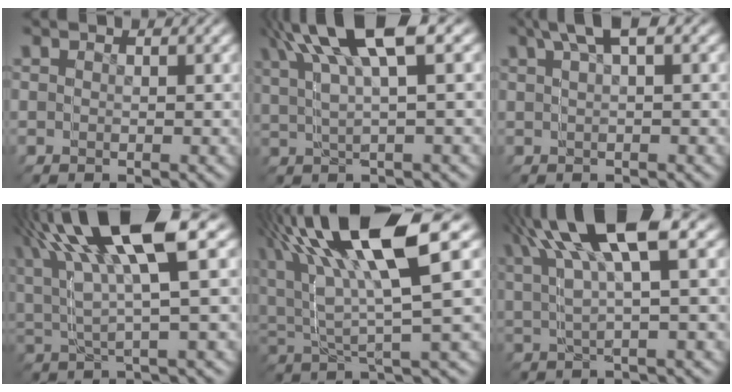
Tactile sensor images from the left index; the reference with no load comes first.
{"total": 3.9, "force": [3.5, -0.9, 1.5], "torque": [-0.040, 0.033, 0.047]}
{"total": 1.6, "force": [0.7, -1.3, 0.6], "torque": [-0.020, 0.020, 0.007]}
{"total": 5.7, "force": [4.3, 0.9, 3.8], "torque": [-0.092, 0.028, 0.065]}
{"total": 8.4, "force": [4.9, 2.6, 6.3], "torque": [-0.138, 0.038, 0.072]}
{"total": 4.7, "force": [4.2, -0.4, 2.1], "torque": [-0.054, 0.036, 0.058]}